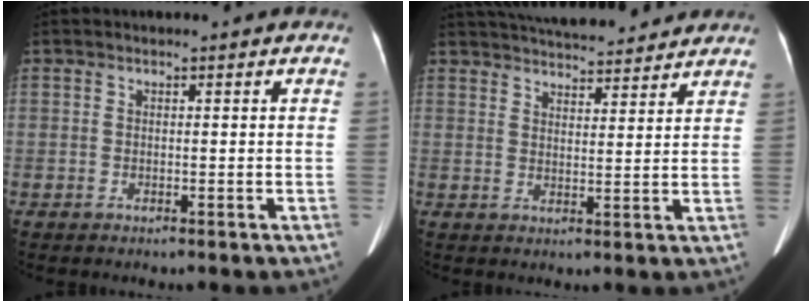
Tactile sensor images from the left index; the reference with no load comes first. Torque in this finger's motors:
{"motor_torque": [0.45, -0.57, 0.08, 0.12]}